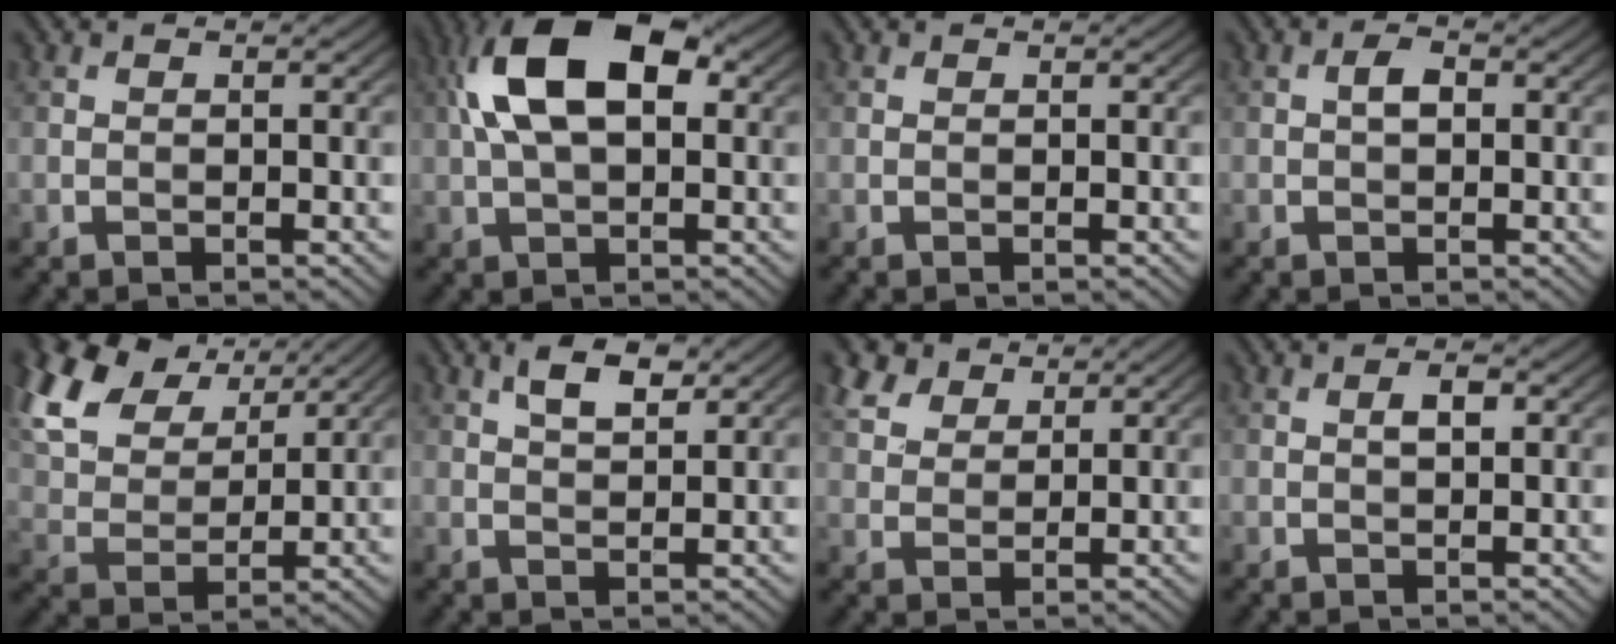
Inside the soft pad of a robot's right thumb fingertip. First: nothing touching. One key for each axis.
{"total": 11.8, "fx": 2.6, "fy": 6.0, "fz": 9.9, "tx": -0.200, "ty": 0.020, "tz": 0.039}
{"total": 0.0}
{"total": 1.7, "fx": 0.0, "fy": 0.8, "fz": 1.4, "tx": -0.025, "ty": 0.008, "tz": -0.001}
{"total": 14.0, "fx": 8.2, "fy": 7.7, "fz": 8.3, "tx": -0.233, "ty": 0.034, "tz": 0.141}
{"total": 3.9, "fx": 2.1, "fy": 1.5, "fz": 2.9, "tx": -0.062, "ty": 0.006, "tz": 0.040}
{"total": 4.9, "fx": 3.5, "fy": 2.7, "fz": 2.1, "tx": -0.061, "ty": 0.010, "tz": 0.075}
{"total": 1.6, "fx": 0.3, "fy": 0.5, "fz": 1.4, "tx": -0.026, "ty": 0.003, "tz": 0.003}